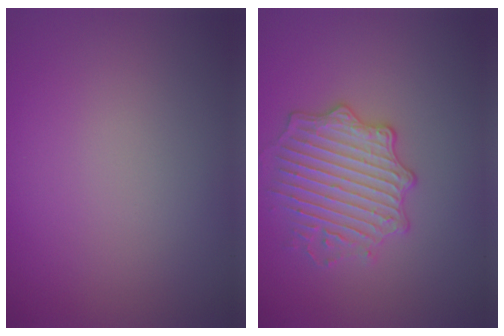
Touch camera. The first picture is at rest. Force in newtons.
{"total": 4.0, "press": 4.0, "slide": 0.5}